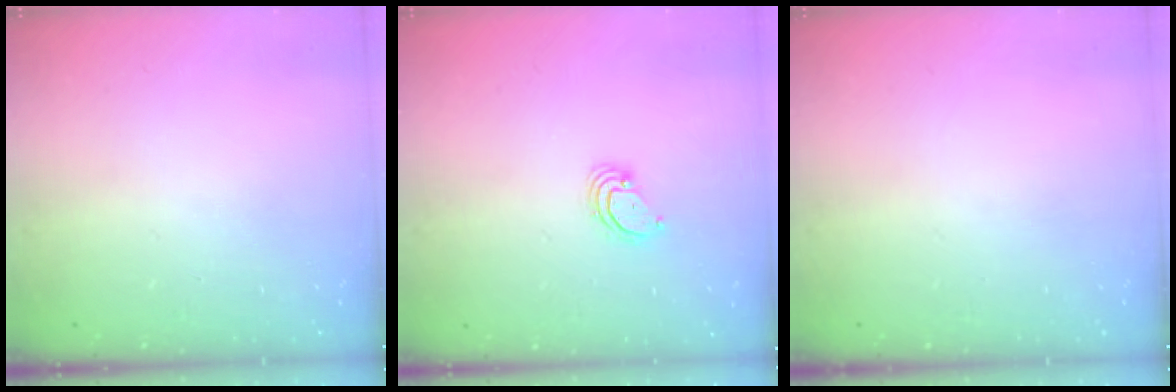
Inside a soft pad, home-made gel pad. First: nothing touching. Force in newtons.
{"total": 3.4, "press": 3.4, "slide": 0.1}
{"total": 0.0}